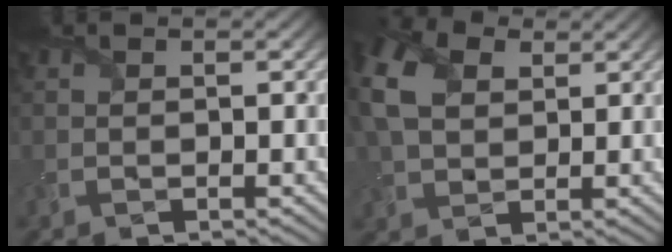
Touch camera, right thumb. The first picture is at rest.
{"total": 9.3, "force": [3.0, 6.3, 6.1], "torque": [-0.174, 0.020, 0.056]}